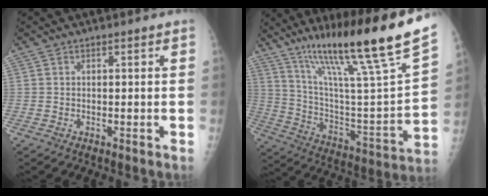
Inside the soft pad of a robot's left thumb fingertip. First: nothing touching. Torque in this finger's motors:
{"motor_torque": [0.59, 0.15, 1.28, -1.49, 0.15]}